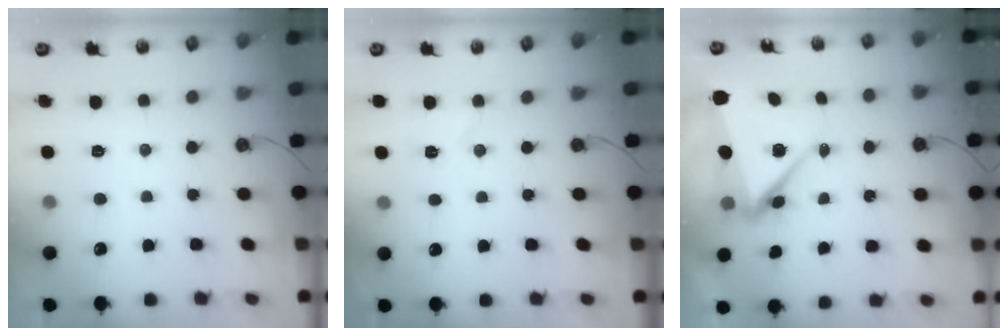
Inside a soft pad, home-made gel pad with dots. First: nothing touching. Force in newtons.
{"total": 4.3, "press": 3.9, "slide": 1.8}
{"total": 7.2, "press": 6.9, "slide": 1.8}